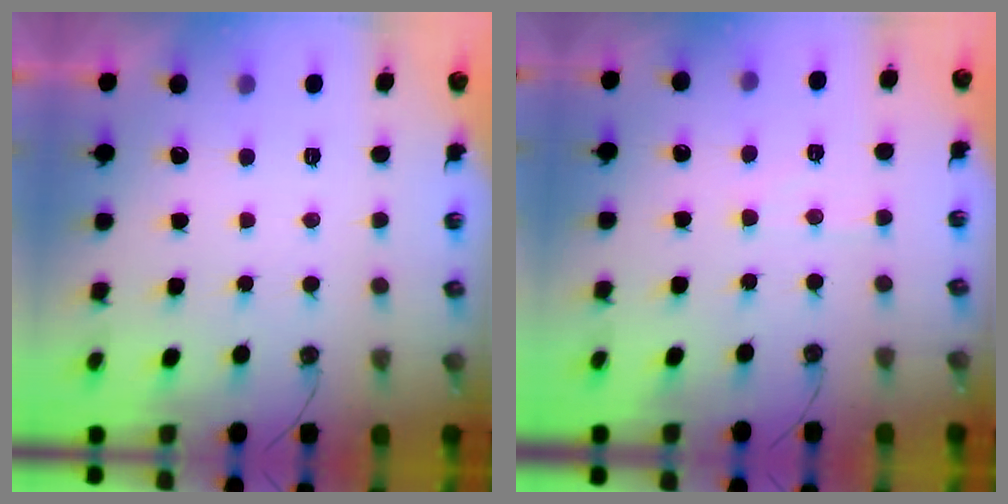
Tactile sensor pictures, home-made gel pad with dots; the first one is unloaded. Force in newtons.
{"total": 4.7, "press": 4.6, "slide": 0.7}